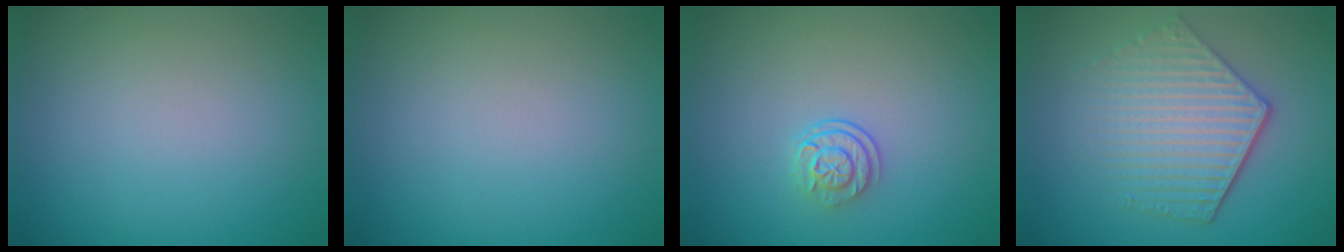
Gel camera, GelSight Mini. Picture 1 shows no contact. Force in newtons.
{"total": 0.0}
{"total": 2.3, "press": 1.7, "slide": 1.5}
{"total": 5.5, "press": 4.2, "slide": 3.6}